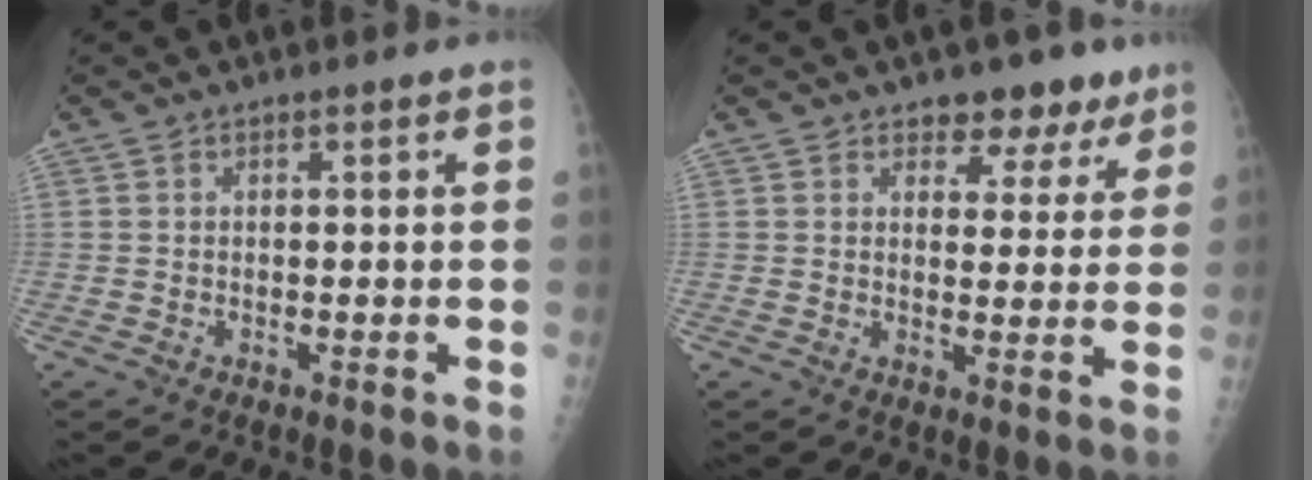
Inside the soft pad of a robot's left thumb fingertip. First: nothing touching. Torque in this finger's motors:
{"motor_torque": [0.20, -0.16, 0.35, -0.12, 0.02]}